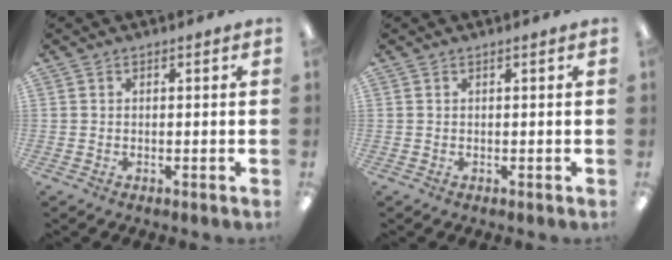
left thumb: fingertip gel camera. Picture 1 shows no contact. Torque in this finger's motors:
{"motor_torque": [-0.21, 0.25, 0.22, -0.04, 0.00]}